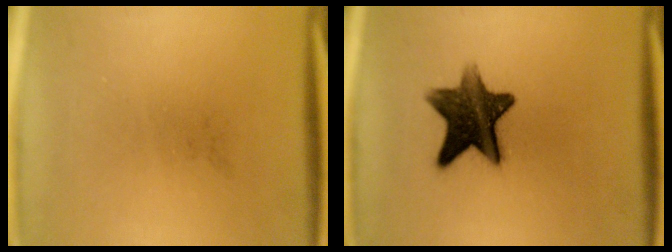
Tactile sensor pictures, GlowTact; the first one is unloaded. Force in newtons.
{"total": 11.6}